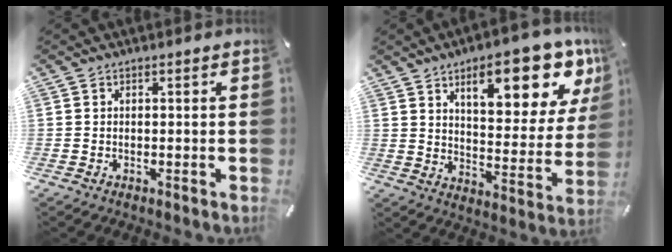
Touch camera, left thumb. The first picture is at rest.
{"total": 17.0, "force": [10.3, 6.5, 11.9], "torque": [-0.151, -0.063, 0.163]}